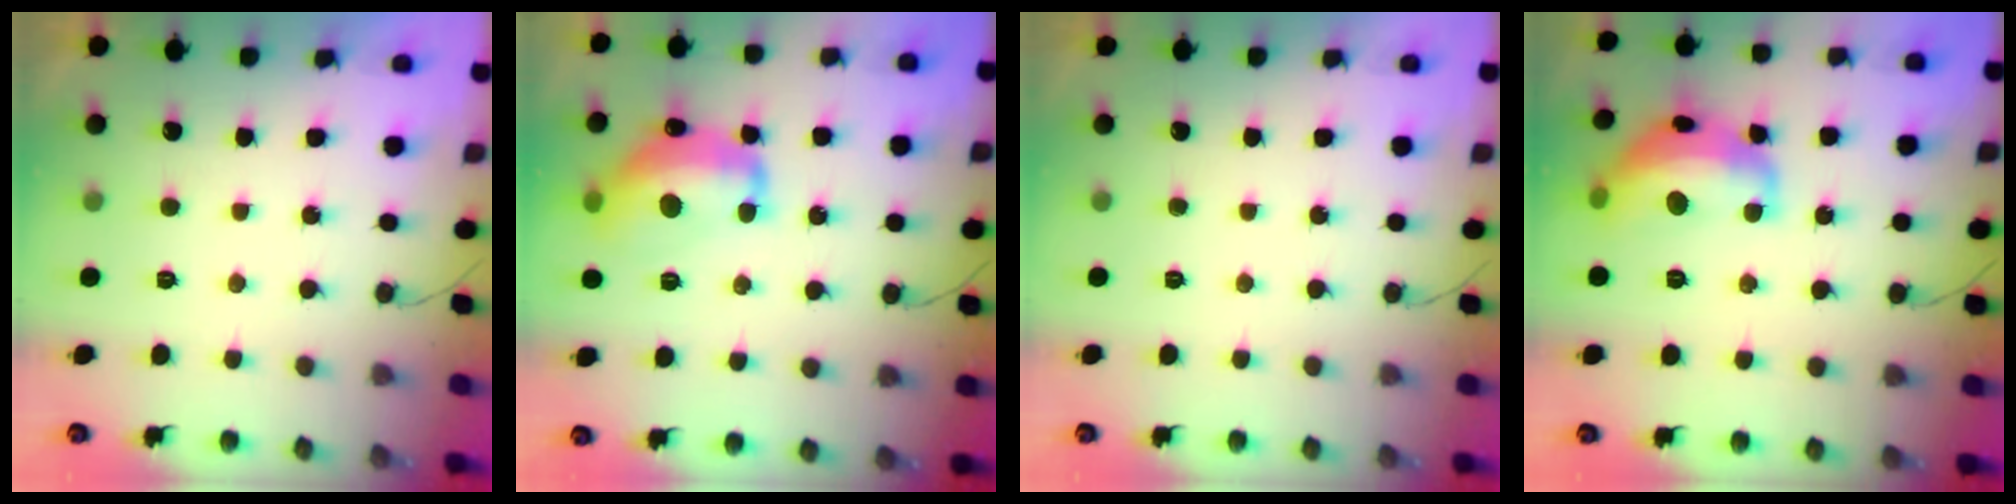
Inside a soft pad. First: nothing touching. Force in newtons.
{"total": 15.1, "press": 15.1, "slide": 0.9}
{"total": 0.0}
{"total": 16.1, "press": 16.1, "slide": 0.9}